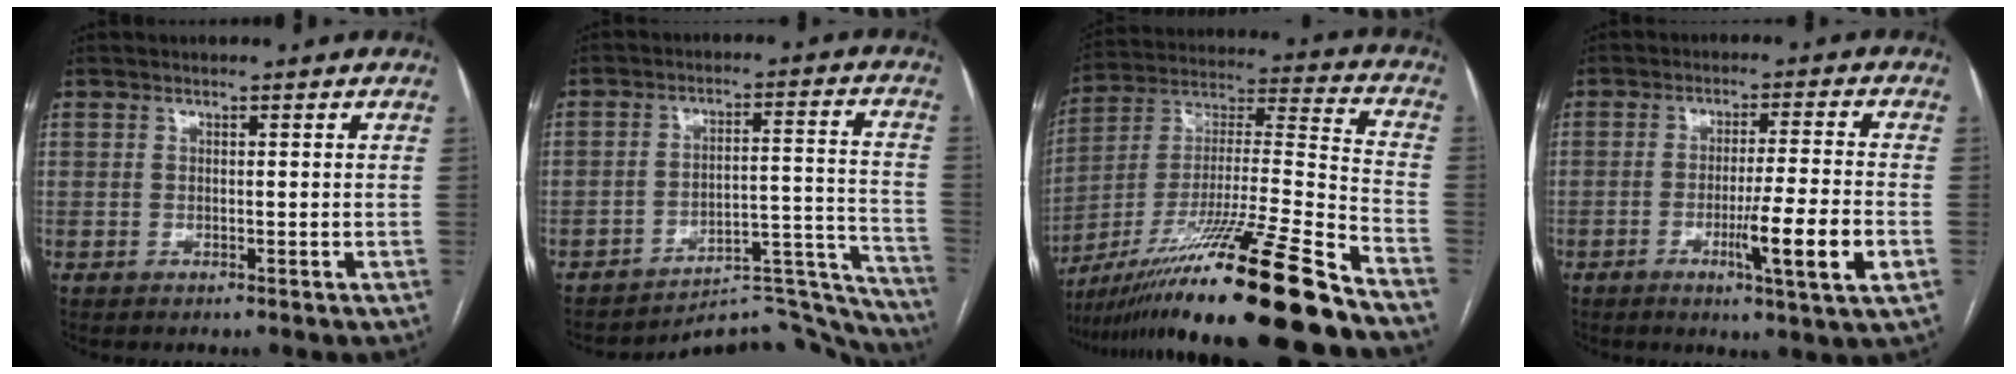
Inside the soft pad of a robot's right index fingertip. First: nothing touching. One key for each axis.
{"total": 17.8, "fx": -17.6, "fy": 2.9, "fz": 0.7, "tx": 0.023, "ty": 0.074, "tz": -0.224}
{"total": 26.1, "fx": -19.4, "fy": -1.3, "fz": 17.4, "tx": -0.291, "ty": -0.025, "tz": -0.341}
{"total": 10.0, "fx": -3.2, "fy": -0.7, "fz": 9.4, "tx": -0.151, "ty": -0.019, "tz": -0.054}